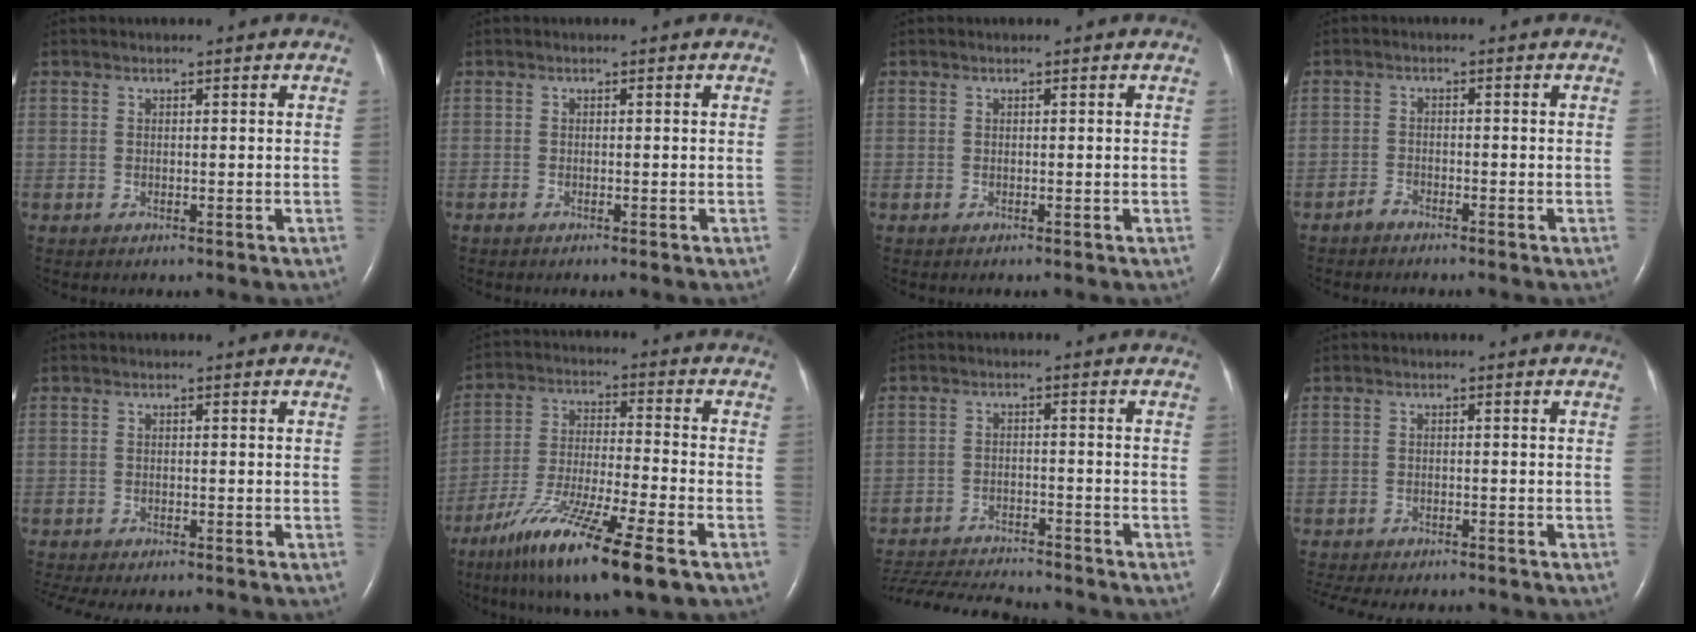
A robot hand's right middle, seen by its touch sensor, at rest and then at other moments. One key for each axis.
{"total": 0.7, "fx": -0.6, "fy": 0.0, "fz": 0.4, "tx": -0.011, "ty": -0.001, "tz": -0.010}
{"total": 0.0}
{"total": 1.4, "fx": -1.4, "fy": 0.3, "fz": 0.2, "tx": -0.009, "ty": -0.001, "tz": -0.025}
{"total": 8.6, "fx": -7.5, "fy": 1.8, "fz": 3.8, "tx": -0.061, "ty": -0.005, "tz": -0.107}
{"total": 16.8, "fx": -10.2, "fy": 1.1, "fz": 13.3, "tx": -0.249, "ty": -0.046, "tz": -0.180}
{"total": 14.6, "fx": -13.6, "fy": 1.3, "fz": 5.1, "tx": -0.102, "ty": -0.018, "tz": -0.209}
{"total": 12.0, "fx": -10.5, "fy": 3.1, "fz": 4.9, "tx": -0.094, "ty": -0.009, "tz": -0.141}